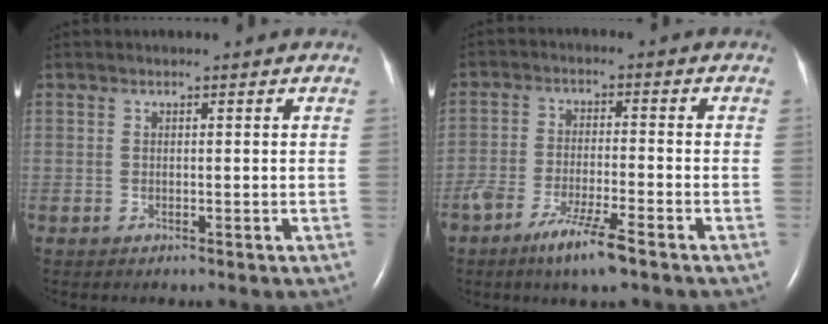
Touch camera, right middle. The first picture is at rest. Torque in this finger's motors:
{"motor_torque": [1.10, -1.04, 0.18, 0.14]}